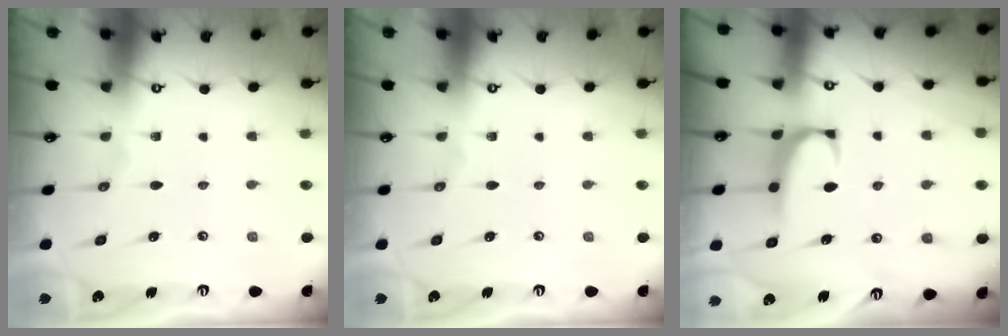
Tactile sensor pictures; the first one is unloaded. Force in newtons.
{"total": 0.0}
{"total": 1.3, "press": 1.1, "slide": 0.8}